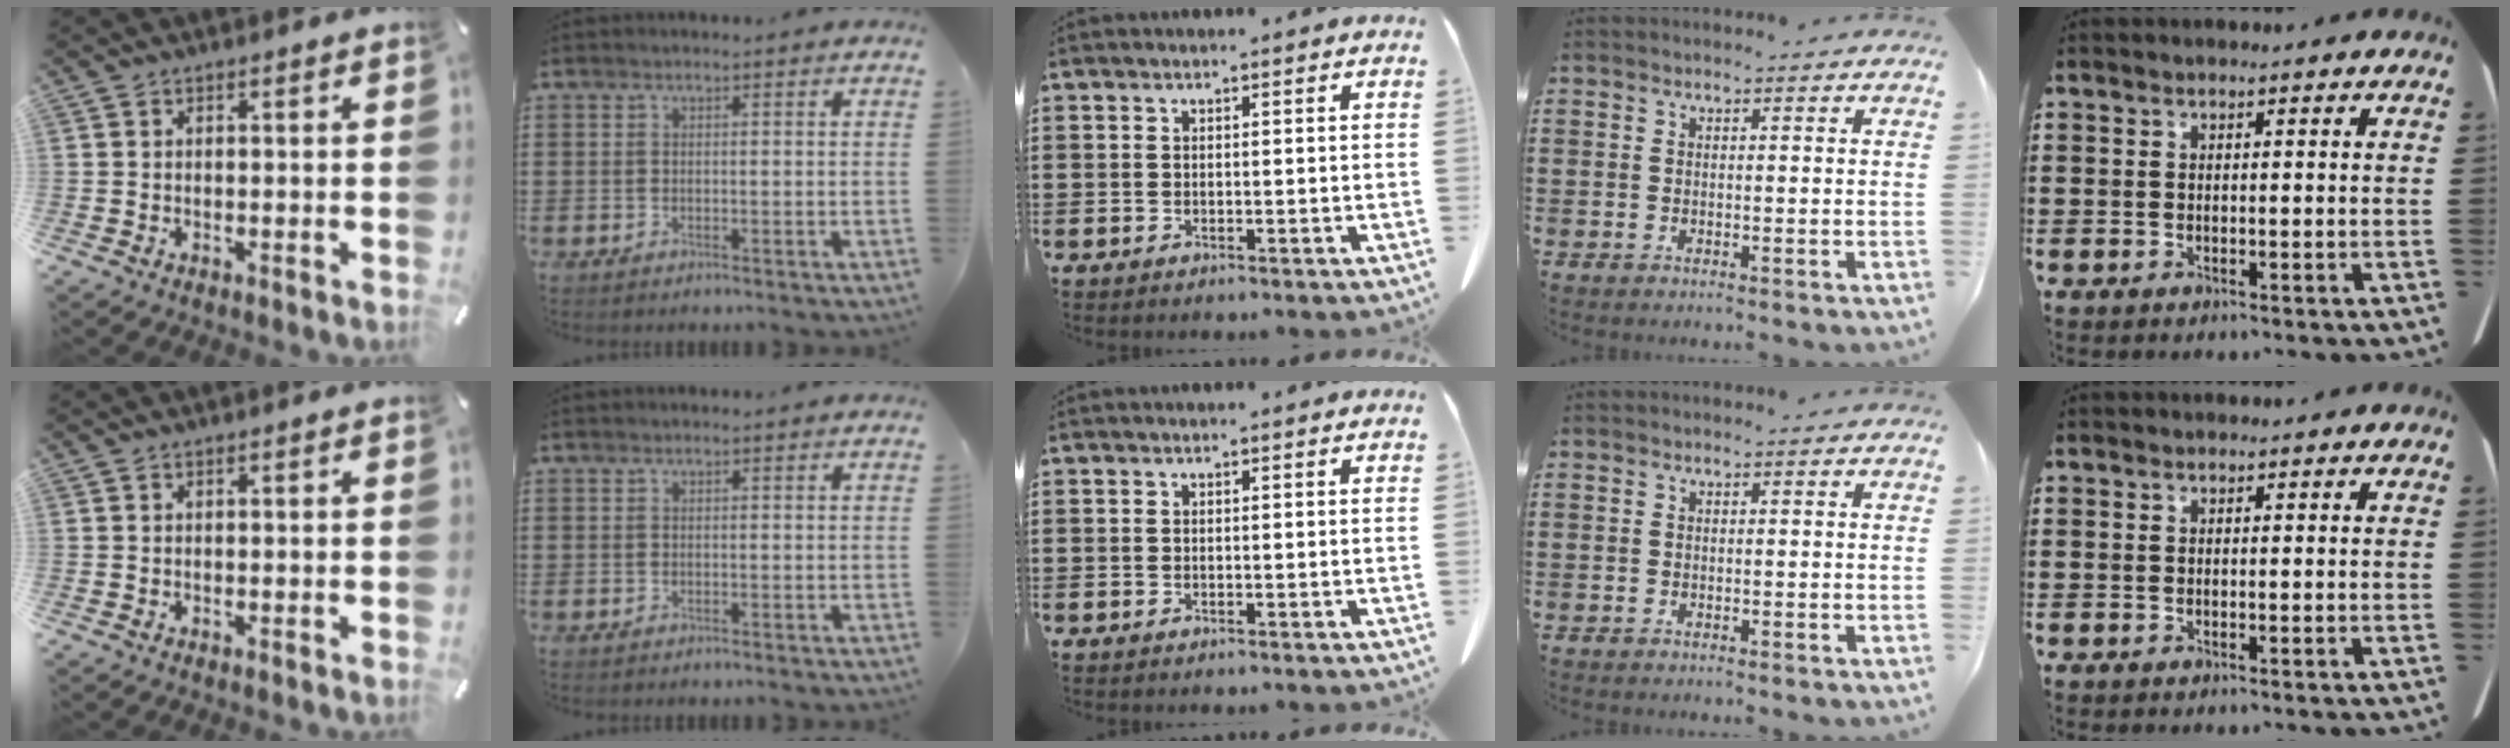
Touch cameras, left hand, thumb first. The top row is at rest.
{}